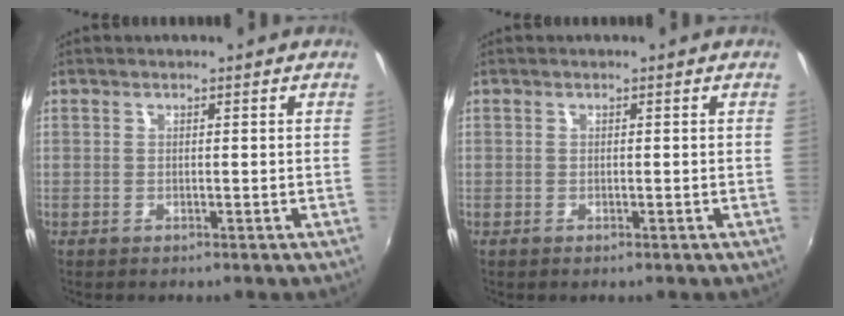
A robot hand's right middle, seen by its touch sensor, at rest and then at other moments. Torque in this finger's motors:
{"motor_torque": [0.17, -0.12, 0.03, 0.00]}